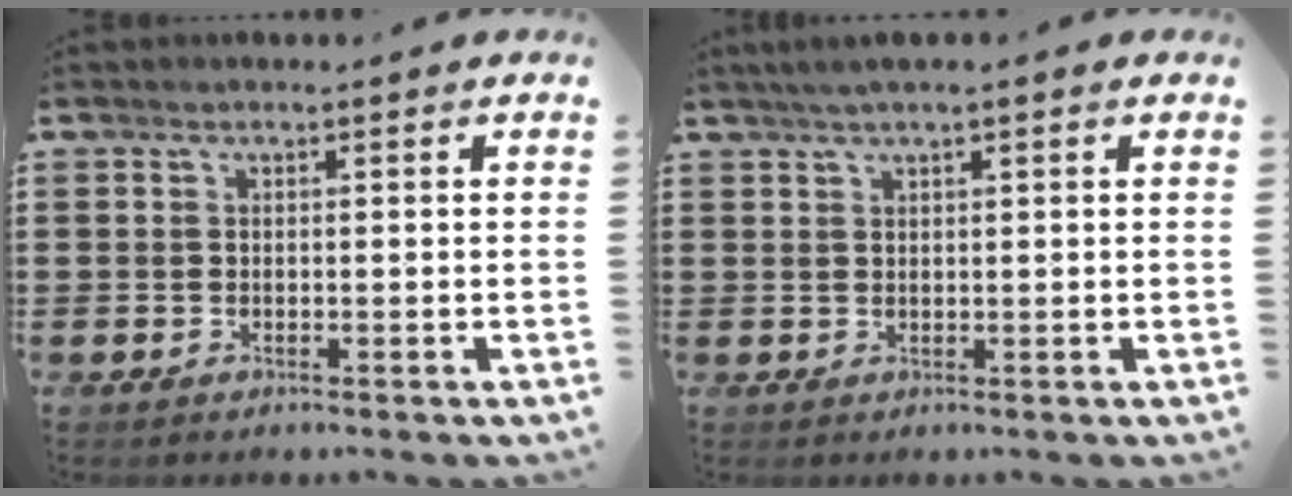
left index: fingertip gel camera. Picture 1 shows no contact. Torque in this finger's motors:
{"motor_torque": [2.14, 0.00, 0.49, 0.06]}